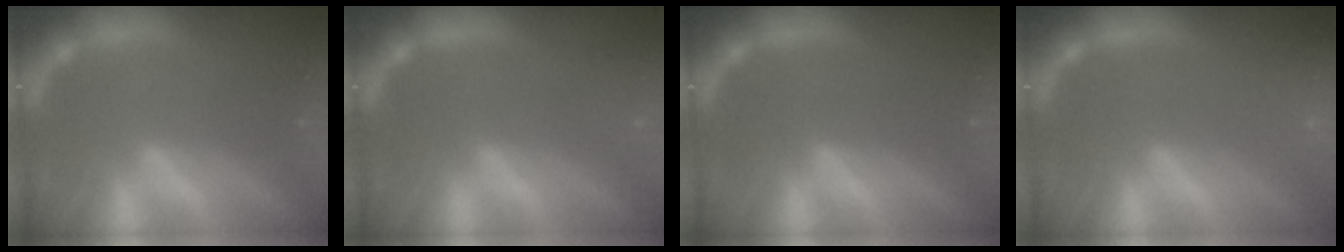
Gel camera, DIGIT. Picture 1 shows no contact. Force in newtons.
{"total": 3.0}
{"total": 0.0}
{"total": 8.5}